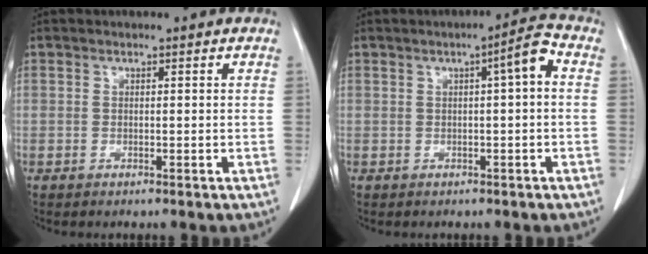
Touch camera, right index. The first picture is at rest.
{"total": 3.9, "force": [0.6, 0.2, 3.9], "torque": [-0.053, 0.011, 0.006]}